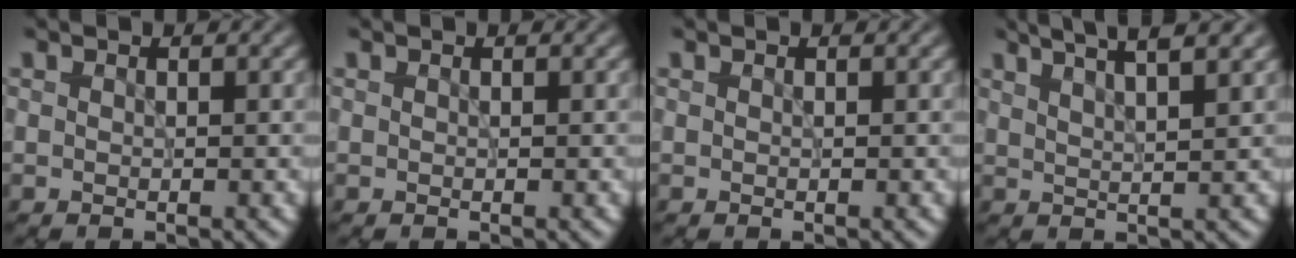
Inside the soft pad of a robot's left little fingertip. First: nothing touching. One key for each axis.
{"total": 0.0}
{"total": 0.0}
{"total": 6.3, "fx": 4.4, "fy": 1.6, "fz": 4.2, "tx": -0.033, "ty": 0.031, "tz": 0.035}